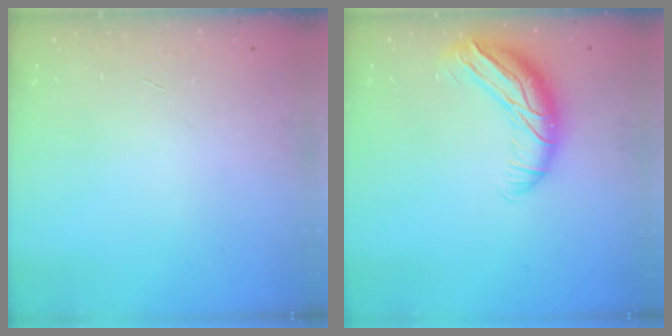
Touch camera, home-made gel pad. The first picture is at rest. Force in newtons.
{"total": 12.3, "press": 11.8, "slide": 3.5}